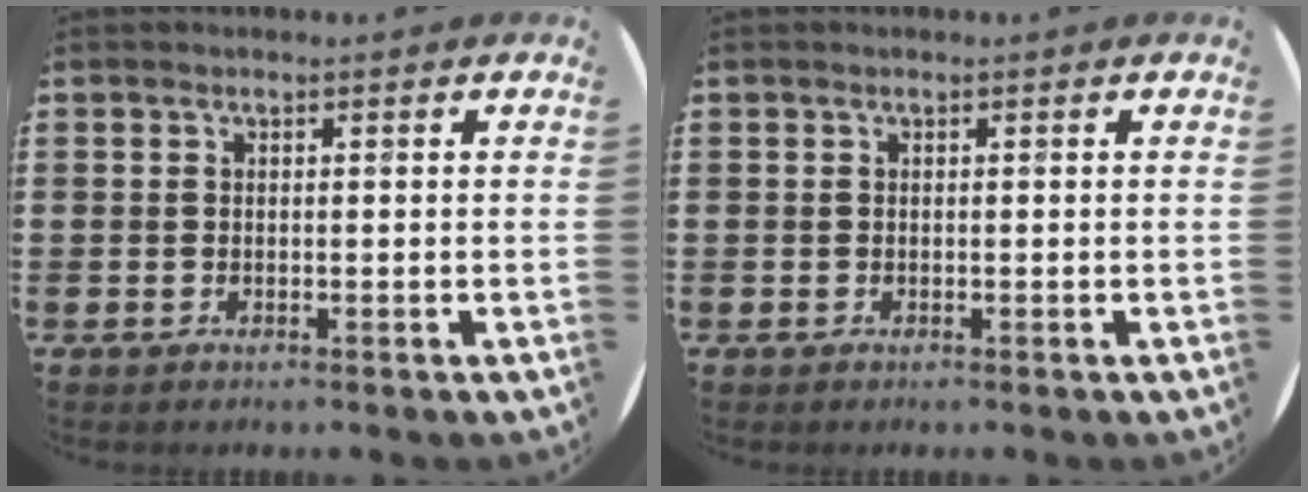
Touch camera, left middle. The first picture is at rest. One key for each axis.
{"total": 0.0}